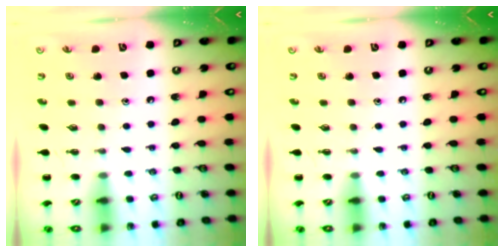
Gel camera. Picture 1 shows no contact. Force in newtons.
{"total": 0.0}